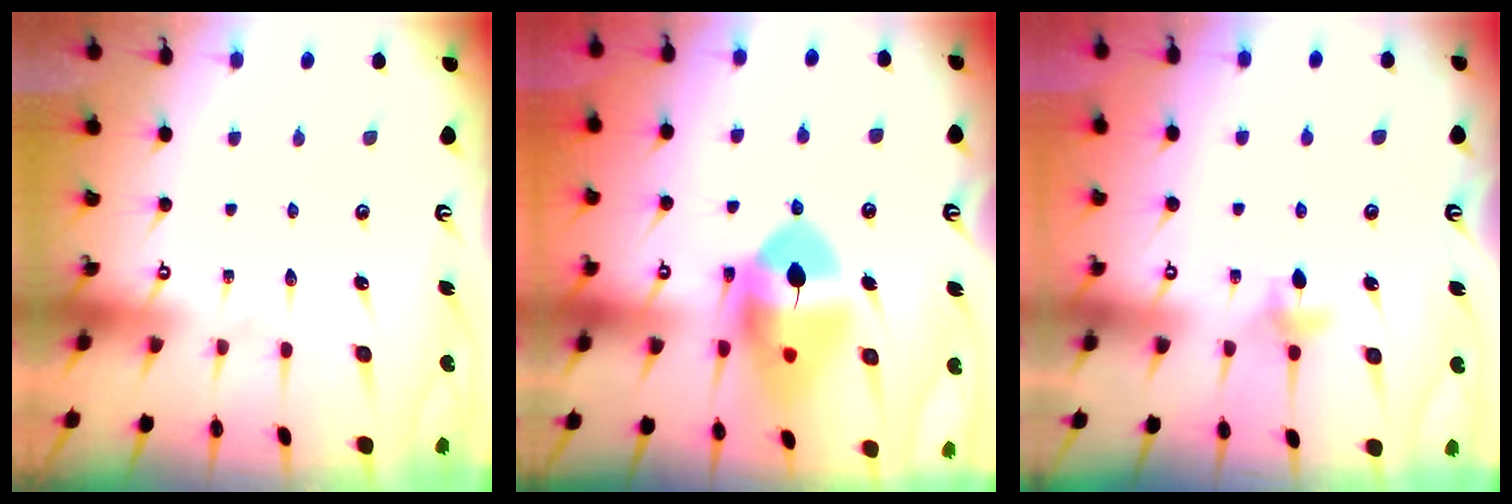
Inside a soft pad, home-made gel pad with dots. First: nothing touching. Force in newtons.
{"total": 14.5, "press": 14.3, "slide": 1.9}
{"total": 4.5, "press": 4.4, "slide": 0.6}